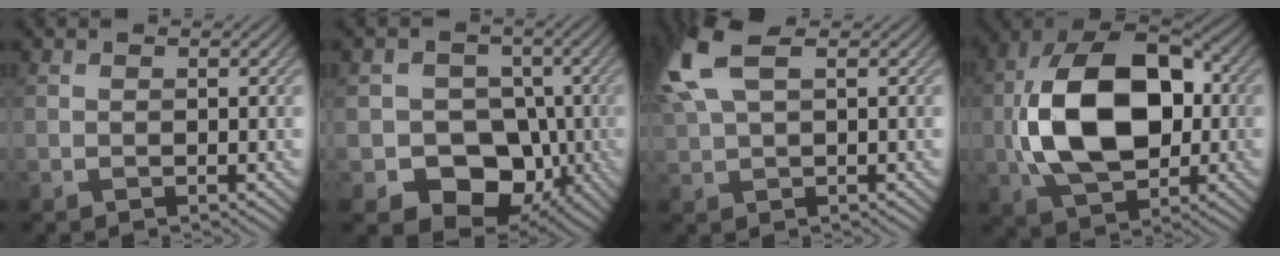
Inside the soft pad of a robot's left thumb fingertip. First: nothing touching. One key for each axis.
{"total": 9.8, "fx": -3.6, "fy": 7.6, "fz": 5.2, "tx": -0.070, "ty": -0.017, "tz": -0.078}
{"total": 7.4, "fx": 3.2, "fy": 3.1, "fz": 5.9, "tx": -0.156, "ty": 0.019, "tz": 0.062}
{"total": 16.3, "fx": -0.6, "fy": 10.3, "fz": 12.6, "tx": -0.249, "ty": 0.008, "tz": -0.021}